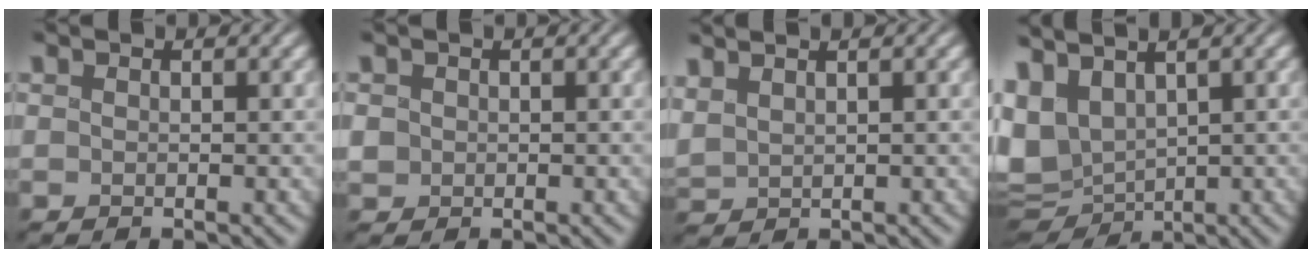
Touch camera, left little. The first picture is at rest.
{"total": 0.9, "force": [-0.1, 0.9, -0.1], "torque": [-0.004, -0.003, 0.005]}
{"total": 2.0, "force": [1.6, 0.7, 0.9], "torque": [-0.023, 0.011, 0.032]}
{"total": 7.1, "force": [0.6, 4.8, 5.2], "torque": [-0.106, -0.003, 0.044]}